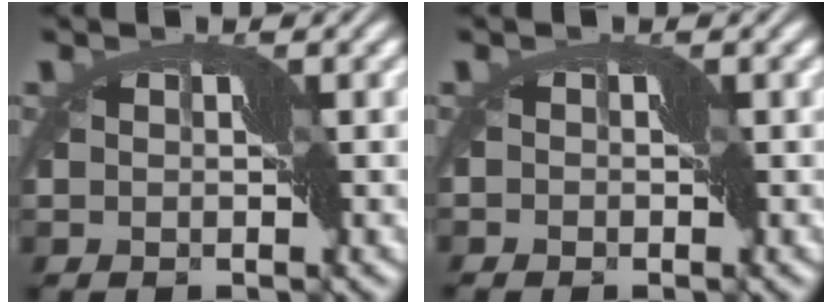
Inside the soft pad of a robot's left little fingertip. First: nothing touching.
{"total": 0.7, "force": [-0.5, 0.5, 0.1], "torque": [-0.003, 0.003, -0.006]}